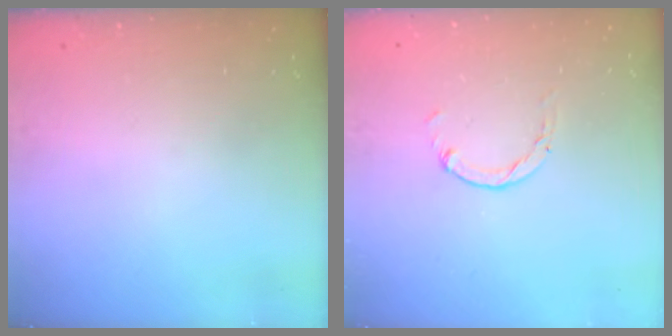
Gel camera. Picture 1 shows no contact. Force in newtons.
{"total": 1.5, "press": 1.5, "slide": 0.2}